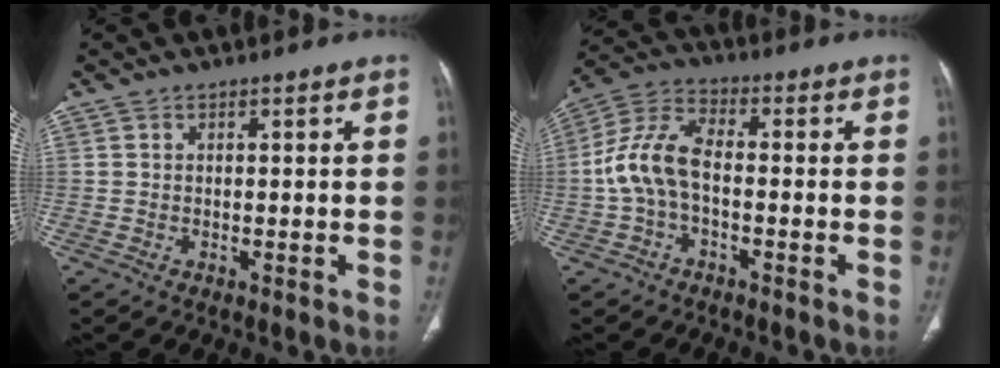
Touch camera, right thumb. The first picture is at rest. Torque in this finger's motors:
{"motor_torque": [-0.13, 0.32, 0.51, -0.47, 0.12]}